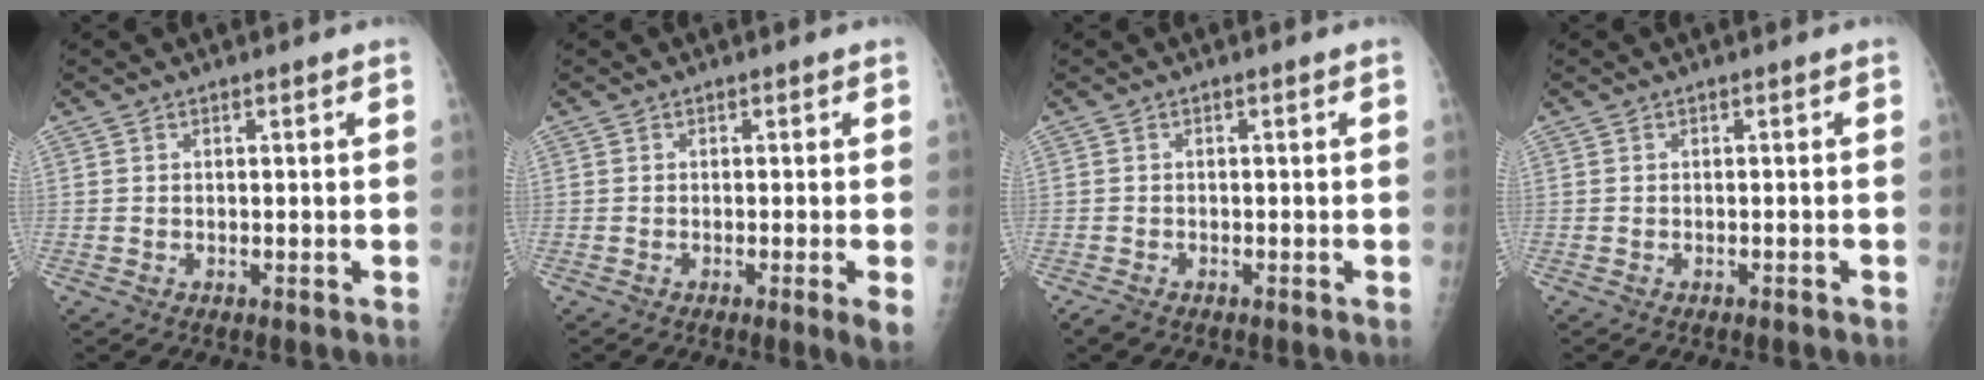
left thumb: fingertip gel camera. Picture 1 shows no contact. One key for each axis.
{"total": 2.9, "fx": -0.8, "fy": -0.1, "fz": 2.8, "tx": -0.047, "ty": -0.010, "tz": -0.015}
{"total": 1.3, "fx": -1.0, "fy": 0.6, "fz": 0.5, "tx": -0.018, "ty": 0.000, "tz": -0.019}
{"total": 0.9, "fx": -0.7, "fy": 0.2, "fz": 0.6, "tx": -0.013, "ty": 0.003, "tz": -0.005}